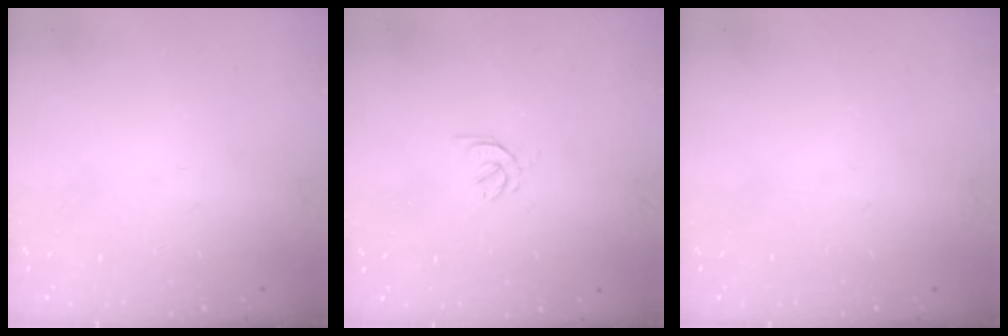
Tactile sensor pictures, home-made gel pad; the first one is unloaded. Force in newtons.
{"total": 2.2, "press": 2.1, "slide": 0.7}
{"total": 0.0}